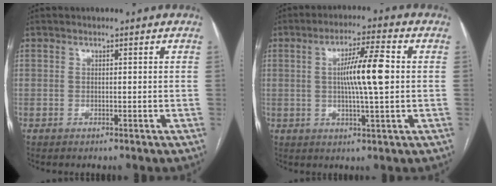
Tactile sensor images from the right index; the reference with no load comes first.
{"total": 8.8, "force": [0.7, 0.4, 8.8], "torque": [-0.153, 0.005, 0.009]}